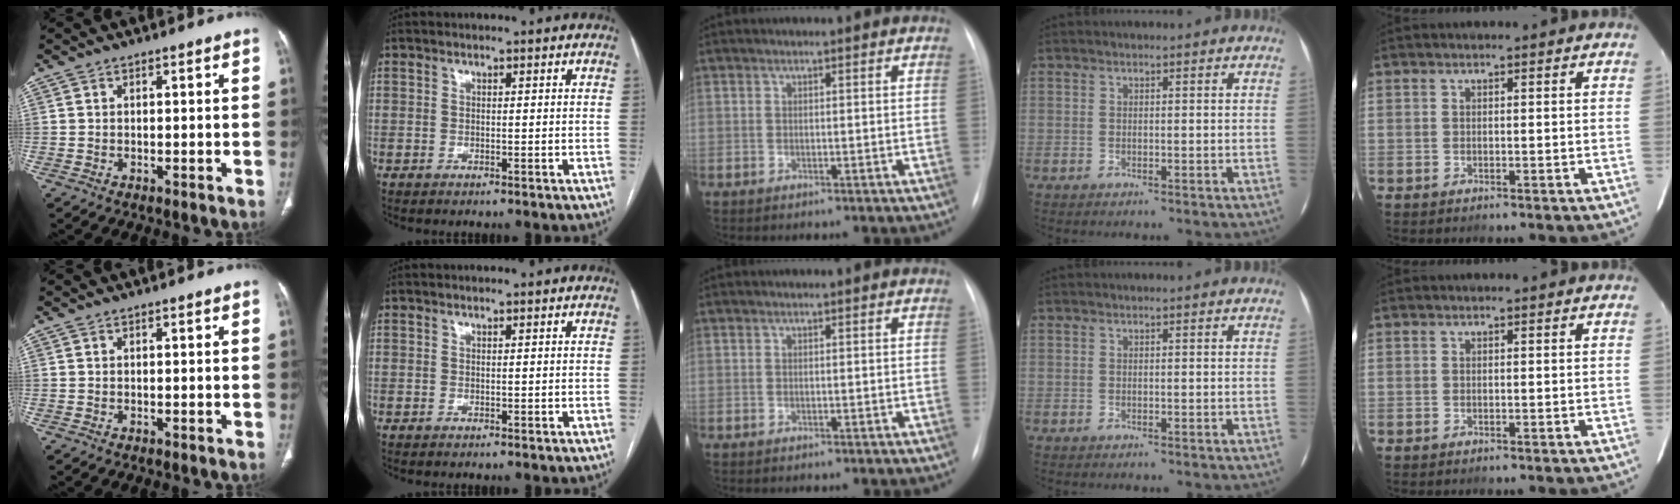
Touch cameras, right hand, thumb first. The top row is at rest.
{}